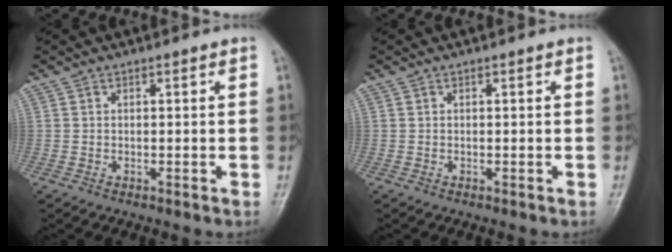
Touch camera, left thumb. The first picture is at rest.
{"total": 0.0}